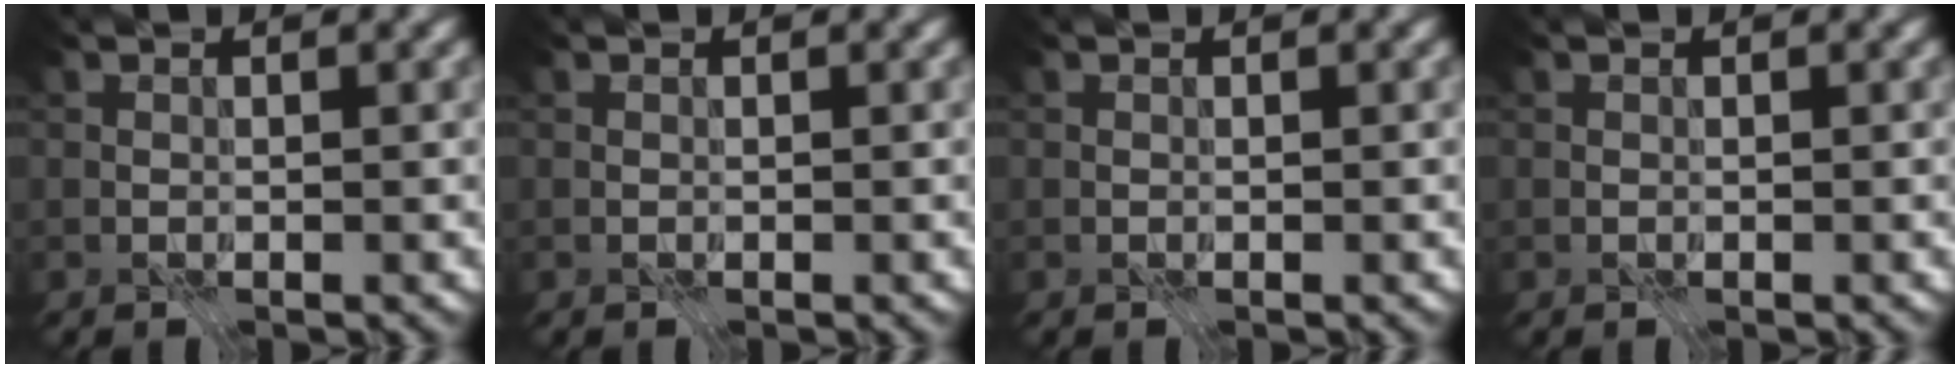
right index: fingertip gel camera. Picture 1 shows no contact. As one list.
[{"total": 0.0}, {"total": 0.0}, {"total": 0.0}]